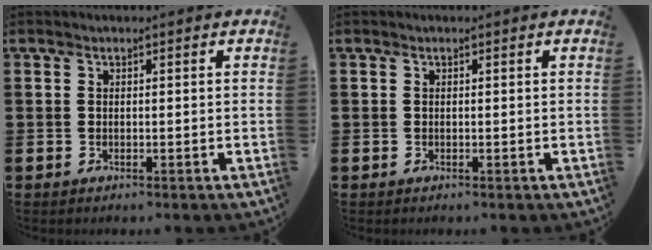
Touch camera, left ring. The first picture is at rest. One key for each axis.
{"total": 0.0}